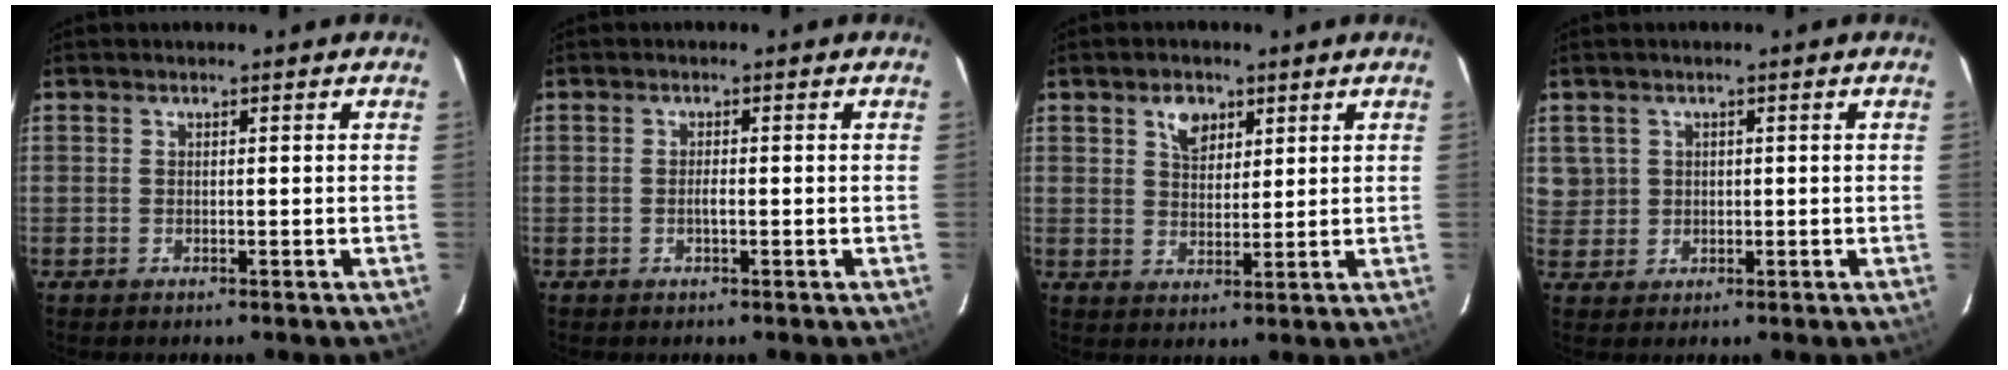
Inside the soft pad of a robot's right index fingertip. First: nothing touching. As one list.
[{"total": 1.2, "force": [-0.3, 0.3, 1.1], "torque": [-0.021, 0.001, -0.006]}, {"total": 5.0, "force": [2.7, 3.2, 2.6], "torque": [-0.033, 0.006, 0.050]}, {"total": 4.0, "force": [1.0, 3.8, 0.4], "torque": [0.001, 0.013, 0.025]}]